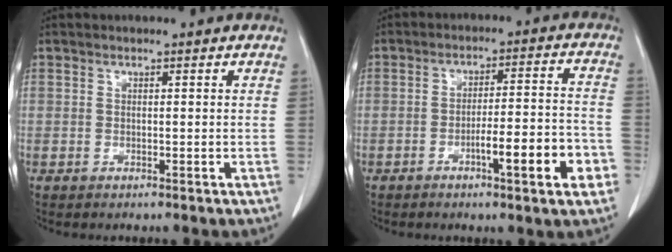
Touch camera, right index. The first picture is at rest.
{"total": 9.8, "force": [-4.2, 1.0, 8.9], "torque": [-0.124, 0.009, -0.058]}